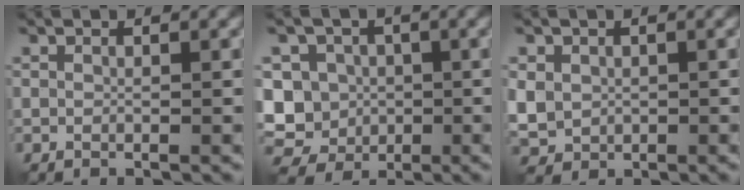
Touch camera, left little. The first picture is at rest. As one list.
[{"total": 8.8, "force": [-0.5, 8.2, 3.0], "torque": [-0.071, 0.019, -0.044]}, {"total": 3.0, "force": [0.3, 2.8, 1.2], "torque": [-0.033, -0.002, 0.010]}]